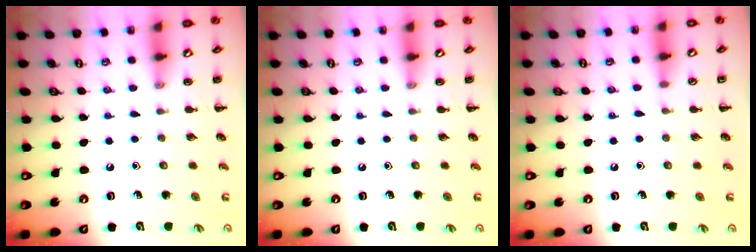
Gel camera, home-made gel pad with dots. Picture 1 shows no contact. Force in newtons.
{"total": 0.0}
{"total": 3.0, "press": 2.8, "slide": 1.0}